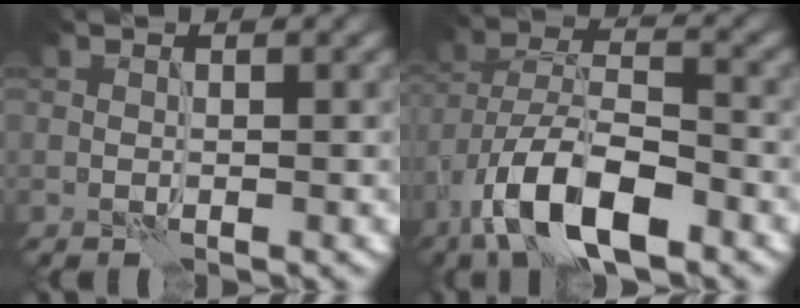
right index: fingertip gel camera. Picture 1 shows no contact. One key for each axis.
{"total": 10.1, "fx": -5.9, "fy": 4.3, "fz": 7.0, "tx": -0.130, "ty": 0.004, "tz": -0.110}